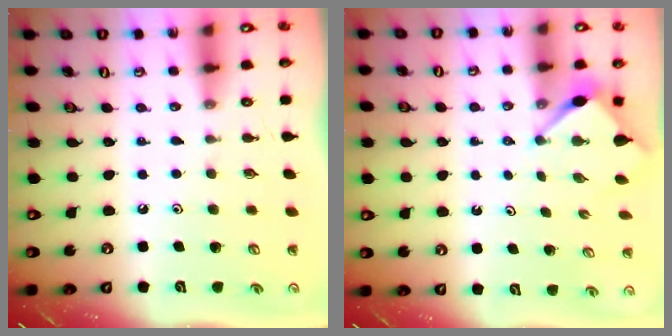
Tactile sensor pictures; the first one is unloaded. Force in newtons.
{"total": 3.4, "press": 3.3, "slide": 0.3}